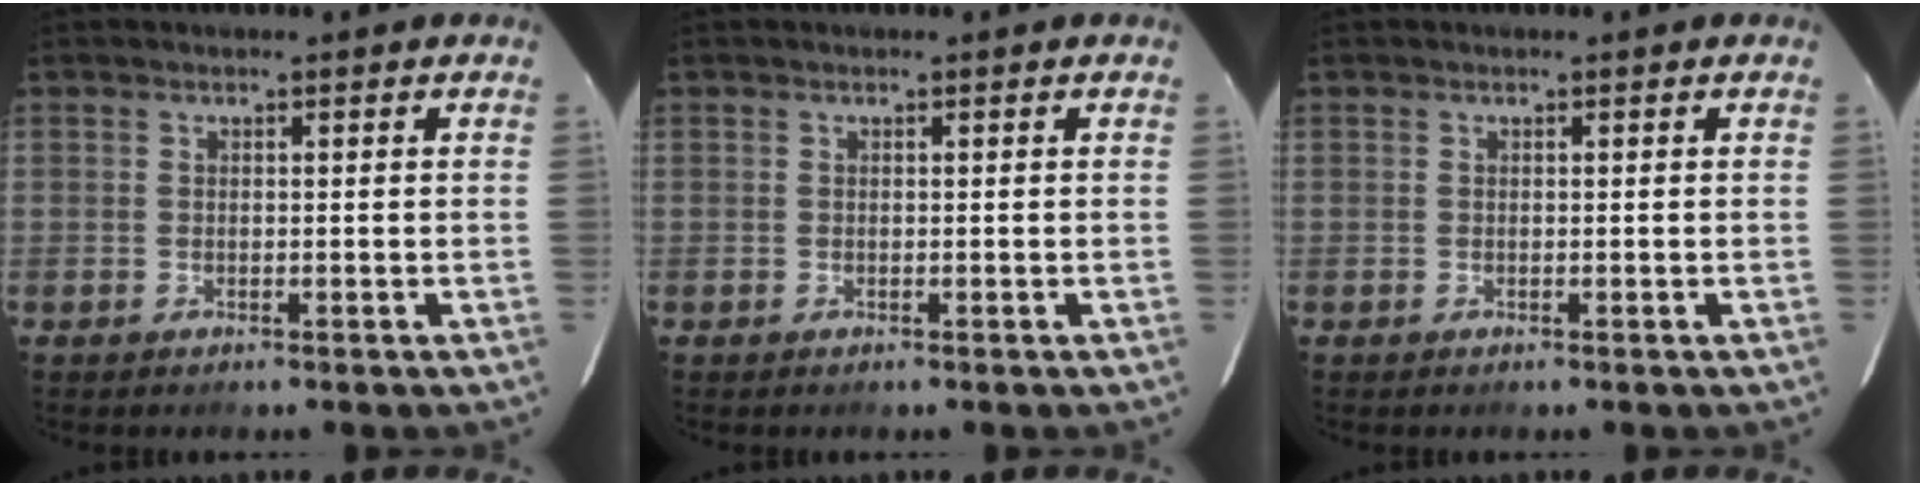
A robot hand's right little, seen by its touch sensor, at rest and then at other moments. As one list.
[{"total": 0.0}, {"total": 0.0}]